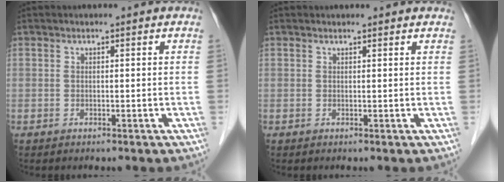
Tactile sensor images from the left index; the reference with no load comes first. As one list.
[{"total": 2.4, "force": [2.3, 0.5, 0.6], "torque": [-0.015, 0.018, 0.022]}]